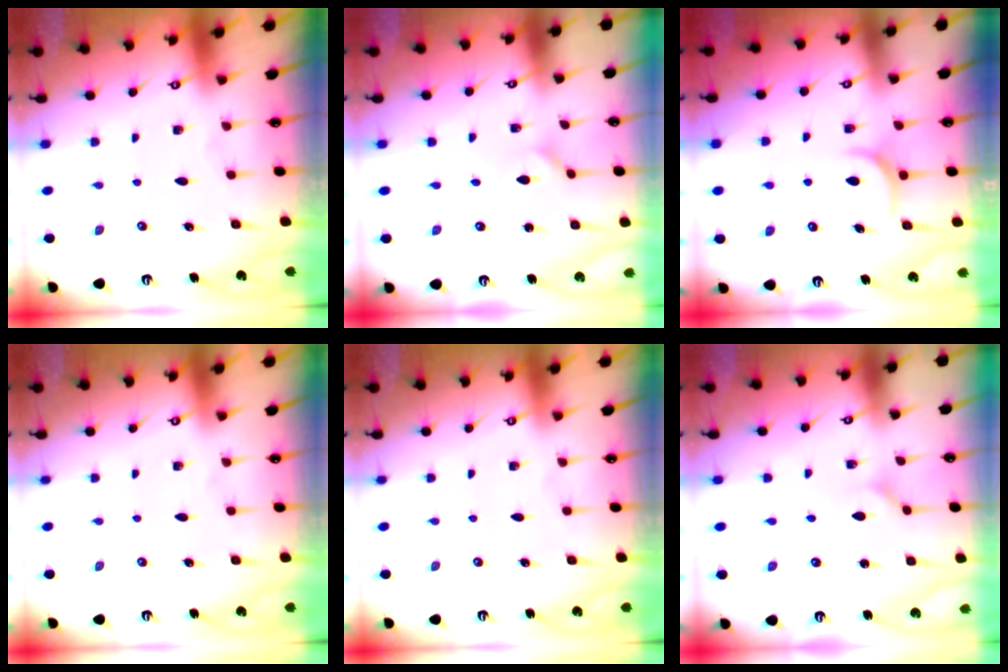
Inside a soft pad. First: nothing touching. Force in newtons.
{"total": 1.6, "press": 1.6, "slide": 0.1}
{"total": 5.5, "press": 5.5, "slide": 0.3}
{"total": 0.0}
{"total": 0.0}
{"total": 2.2, "press": 2.2, "slide": 0.1}